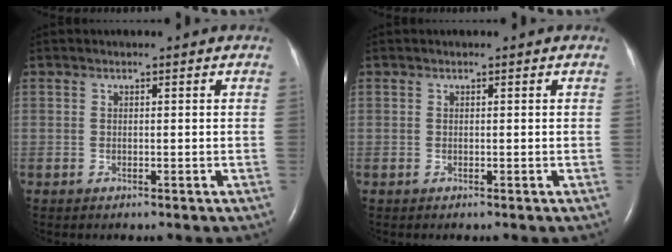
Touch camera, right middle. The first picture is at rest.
{"total": 0.0}